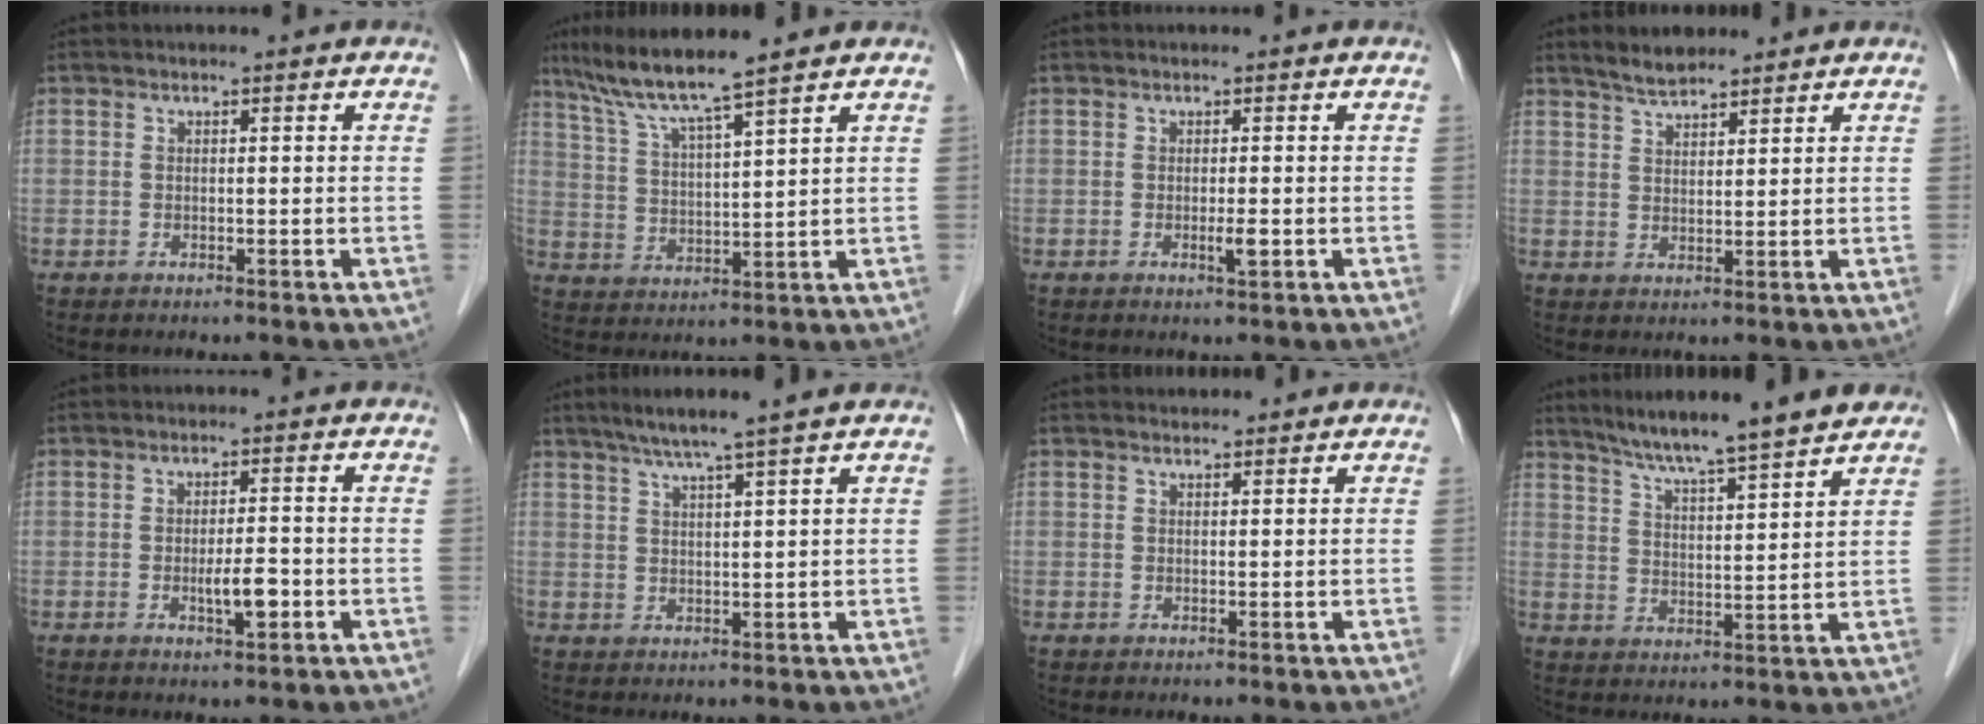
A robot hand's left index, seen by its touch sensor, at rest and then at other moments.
{"total": 9.3, "force": [7.5, -0.9, 5.4], "torque": [-0.101, 0.013, 0.138]}
{"total": 1.3, "force": [-0.3, 0.1, 1.2], "torque": [-0.022, -0.004, -0.003]}
{"total": 4.3, "force": [3.9, 1.1, 1.5], "torque": [-0.035, 0.011, 0.072]}
{"total": 3.4, "force": [-1.0, 0.7, 3.2], "torque": [-0.056, -0.001, -0.014]}
{"total": 6.2, "force": [4.7, -1.3, 3.8], "torque": [-0.064, 0.012, 0.083]}
{"total": 1.3, "force": [1.2, 0.3, 0.2], "torque": [-0.011, 0.009, 0.022]}
{"total": 13.7, "force": [11.7, 0.6, 7.1], "torque": [-0.109, 0.016, 0.172]}